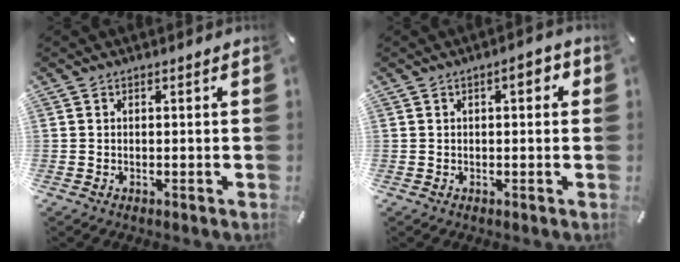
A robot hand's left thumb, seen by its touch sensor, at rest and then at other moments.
{"total": 3.7, "force": [0.9, 1.7, 3.2], "torque": [-0.040, 0.002, 0.008]}